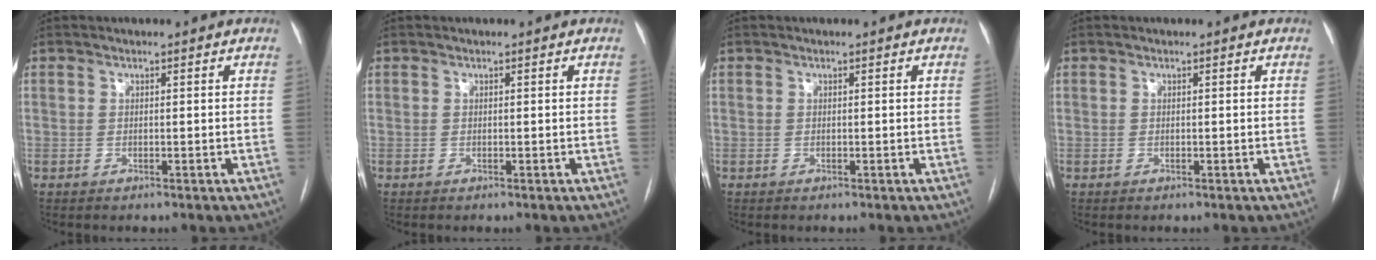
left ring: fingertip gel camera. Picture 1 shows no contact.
{"total": 0.0}
{"total": 0.0}
{"total": 0.0}